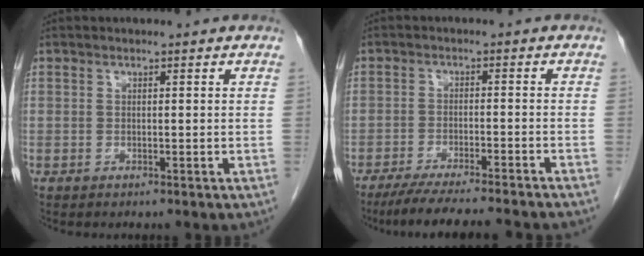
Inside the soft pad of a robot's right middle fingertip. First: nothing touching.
{"total": 12.8, "force": [-11.2, 0.0, 6.2], "torque": [-0.077, -0.023, -0.165]}